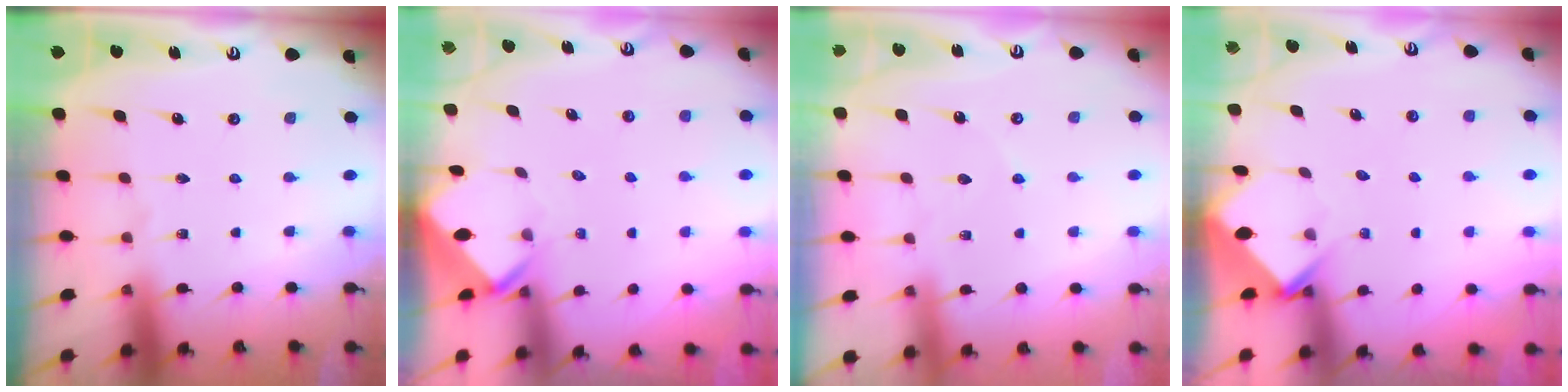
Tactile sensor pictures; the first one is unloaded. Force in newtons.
{"total": 2.8, "press": 2.8, "slide": 0.2}
{"total": 2.0, "press": 2.0, "slide": 0.2}
{"total": 3.9, "press": 3.9, "slide": 0.3}